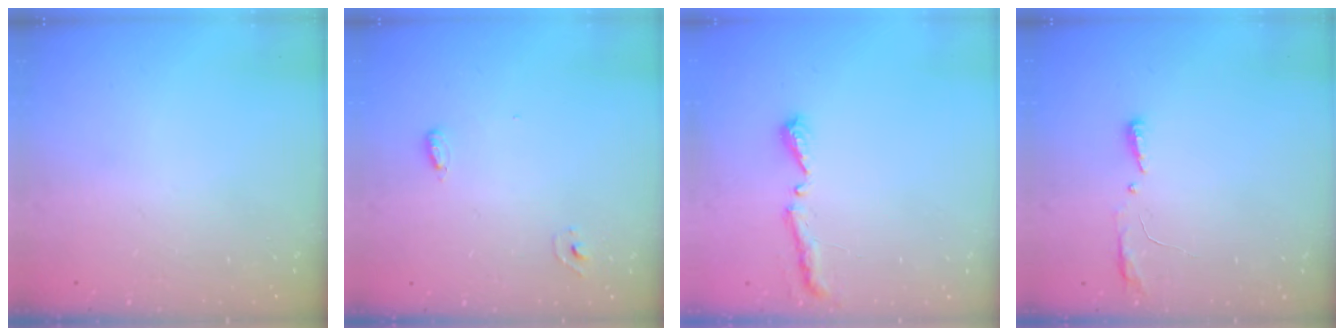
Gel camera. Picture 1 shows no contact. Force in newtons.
{"total": 3.5, "press": 3.2, "slide": 1.4}
{"total": 5.1, "press": 5.0, "slide": 0.6}
{"total": 4.1, "press": 3.9, "slide": 1.2}